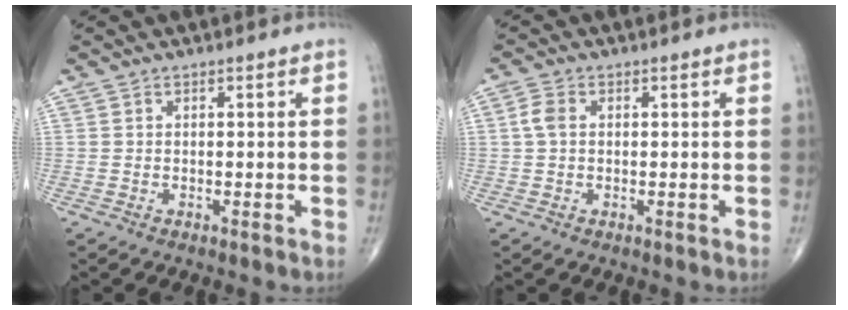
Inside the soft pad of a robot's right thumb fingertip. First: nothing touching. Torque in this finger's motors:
{"motor_torque": [-0.23, 0.26, 0.36, 0.14, 0.02]}